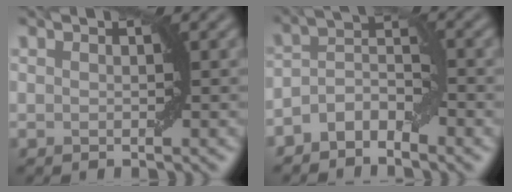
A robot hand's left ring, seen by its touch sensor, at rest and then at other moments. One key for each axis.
{"total": 3.5, "fx": -2.2, "fy": 1.7, "fz": 2.1, "tx": -0.037, "ty": 0.015, "tz": -0.044}